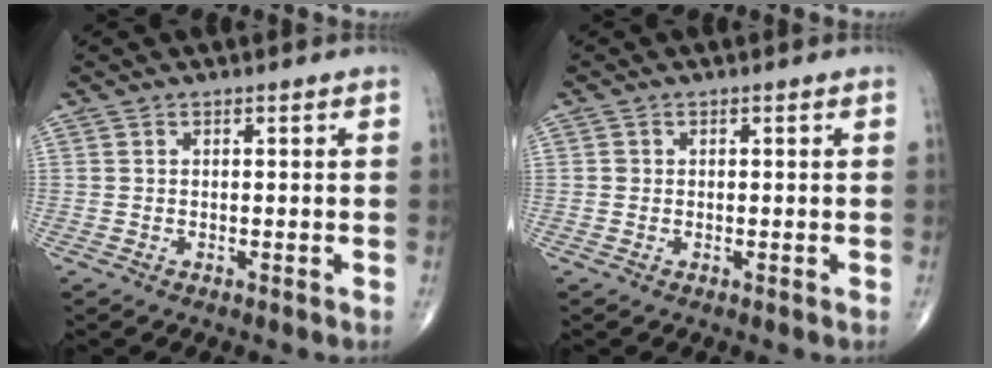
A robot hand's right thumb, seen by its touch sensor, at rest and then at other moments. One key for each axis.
{"total": 0.6, "fx": 0.0, "fy": 0.5, "fz": 0.1, "tx": 0.000, "ty": 0.002, "tz": 0.001}